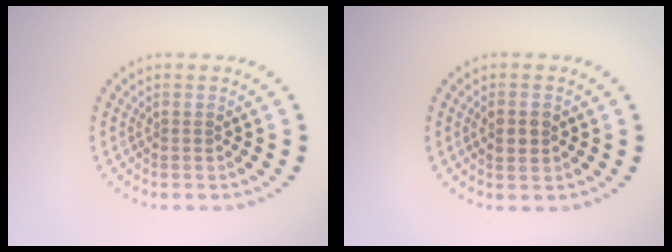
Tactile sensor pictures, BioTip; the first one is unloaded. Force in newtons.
{"total": 1.8, "press": 1.8, "slide": 0.0}